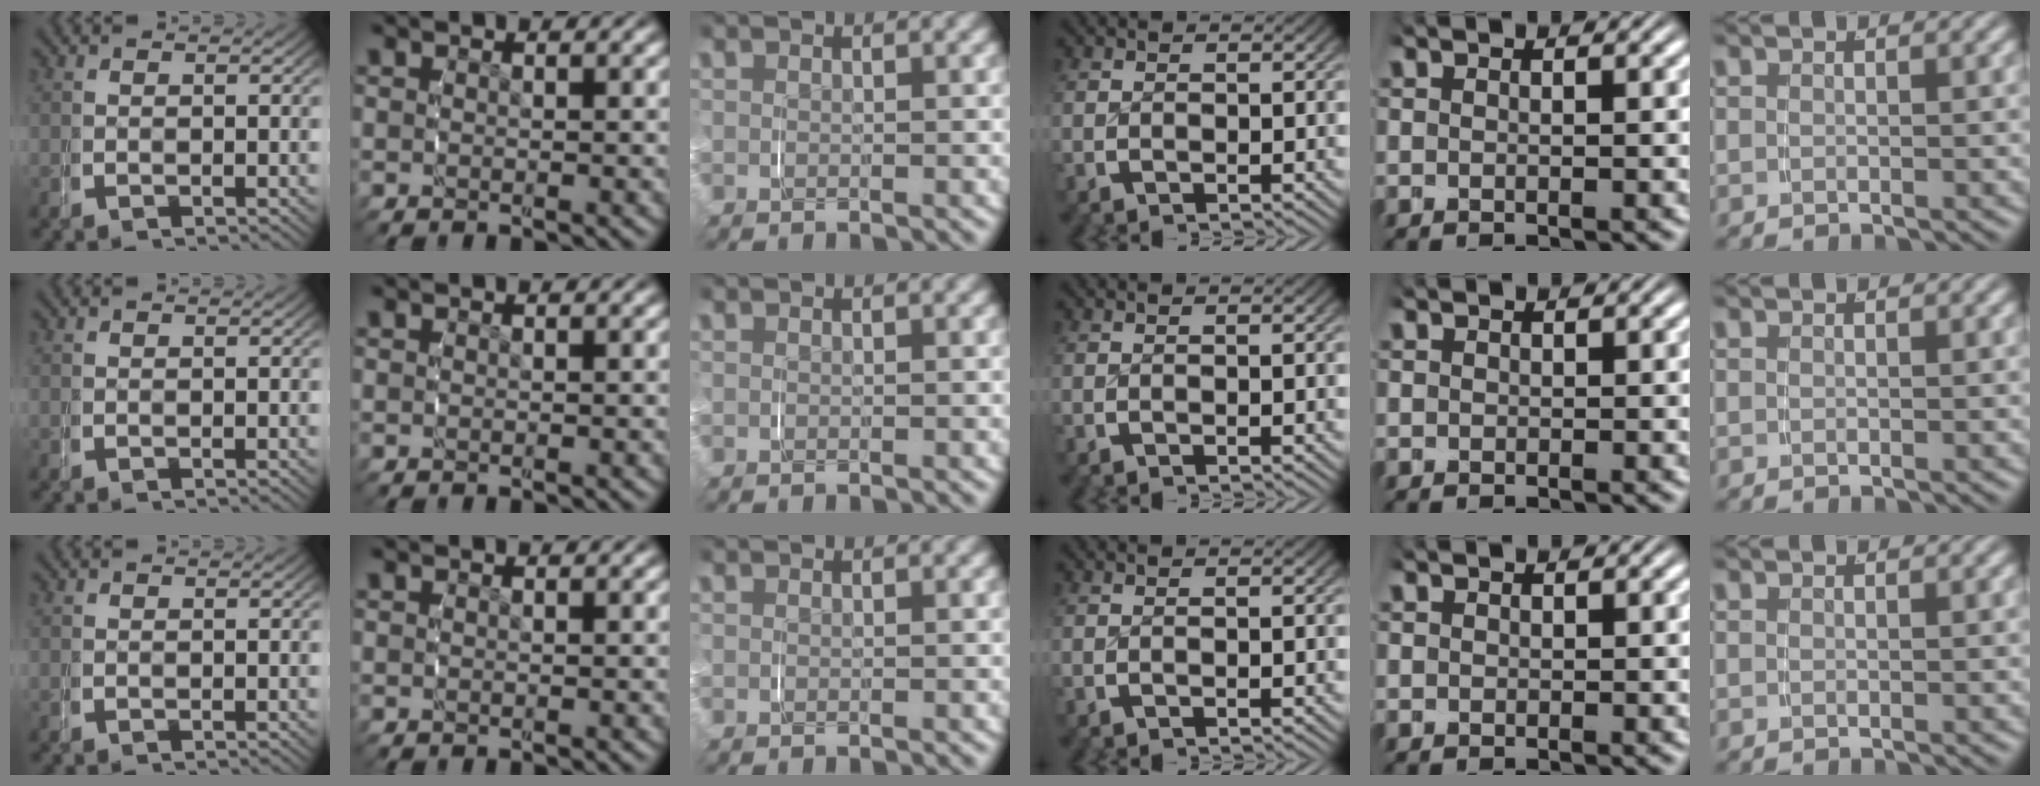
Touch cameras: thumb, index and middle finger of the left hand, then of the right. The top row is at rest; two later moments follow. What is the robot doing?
{"motion": "grasp_and_lifting", "object": "key"}